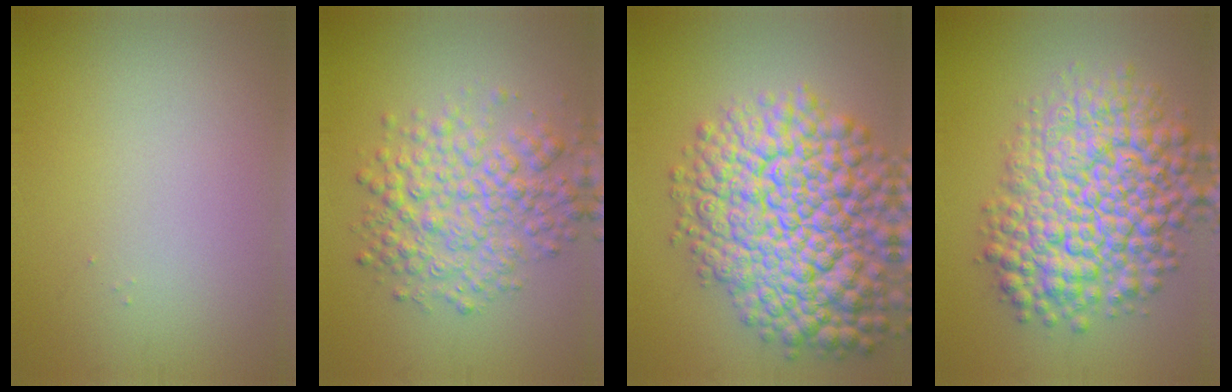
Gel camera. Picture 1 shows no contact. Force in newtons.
{"total": 5.8, "press": 5.8, "slide": 0.1}
{"total": 13.5, "press": 13.5, "slide": 0.5}
{"total": 11.2, "press": 11.2, "slide": 0.3}